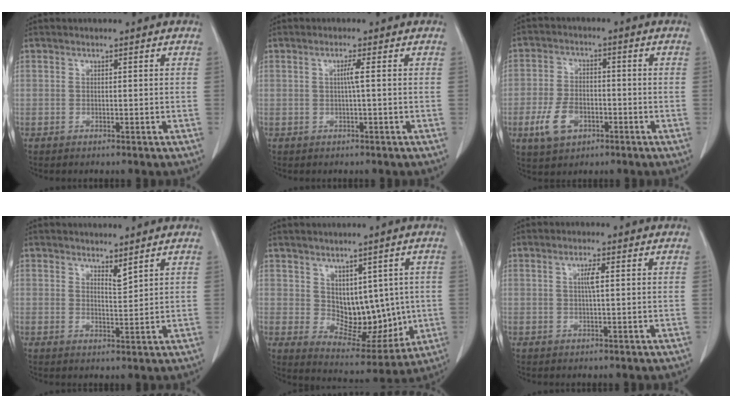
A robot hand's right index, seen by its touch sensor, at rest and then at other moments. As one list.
[{"total": 1.6, "force": [0.0, -0.7, 1.5], "torque": [-0.029, 0.000, 0.000]}, {"total": 6.9, "force": [-2.8, 4.5, 4.5], "torque": [-0.097, 0.003, -0.044]}, {"total": 2.0, "force": [1.8, -0.1, 0.9], "torque": [-0.020, -0.013, 0.036]}, {"total": 9.7, "force": [1.0, 6.1, 7.4], "torque": [-0.091, 0.004, 0.043]}, {"total": 1.9, "force": [0.4, -0.1, 1.9], "torque": [-0.038, 0.001, 0.006]}]